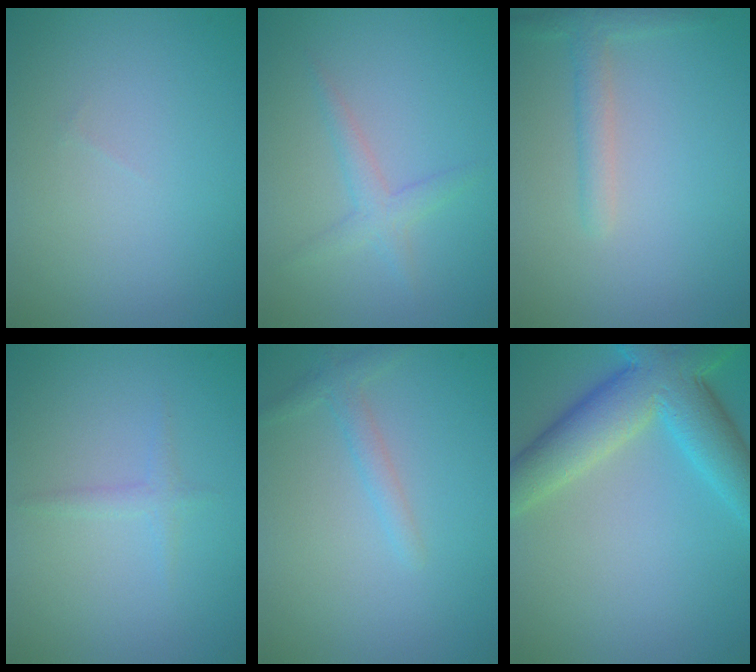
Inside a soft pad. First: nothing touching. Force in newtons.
{"total": 1.9, "press": 1.9, "slide": 0.0}
{"total": 1.9, "press": 1.9, "slide": 0.1}
{"total": 1.0, "press": 1.0, "slide": 0.1}
{"total": 1.5, "press": 1.5, "slide": 0.1}
{"total": 8.6, "press": 8.5, "slide": 0.5}